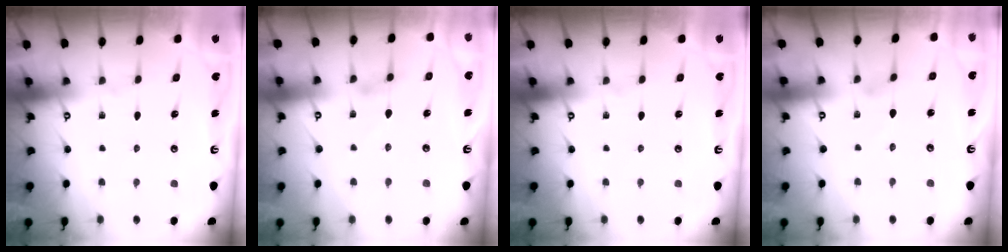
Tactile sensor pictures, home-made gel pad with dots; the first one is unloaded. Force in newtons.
{"total": 0.7, "press": 0.6, "slide": 0.3}
{"total": 0.0}
{"total": 1.2, "press": 1.2, "slide": 0.1}